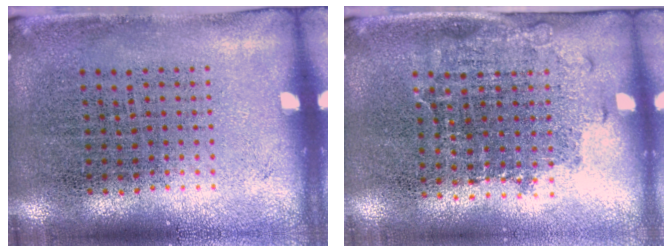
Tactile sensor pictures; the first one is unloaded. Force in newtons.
{"total": 1.3, "press": 1.1, "slide": 0.8}